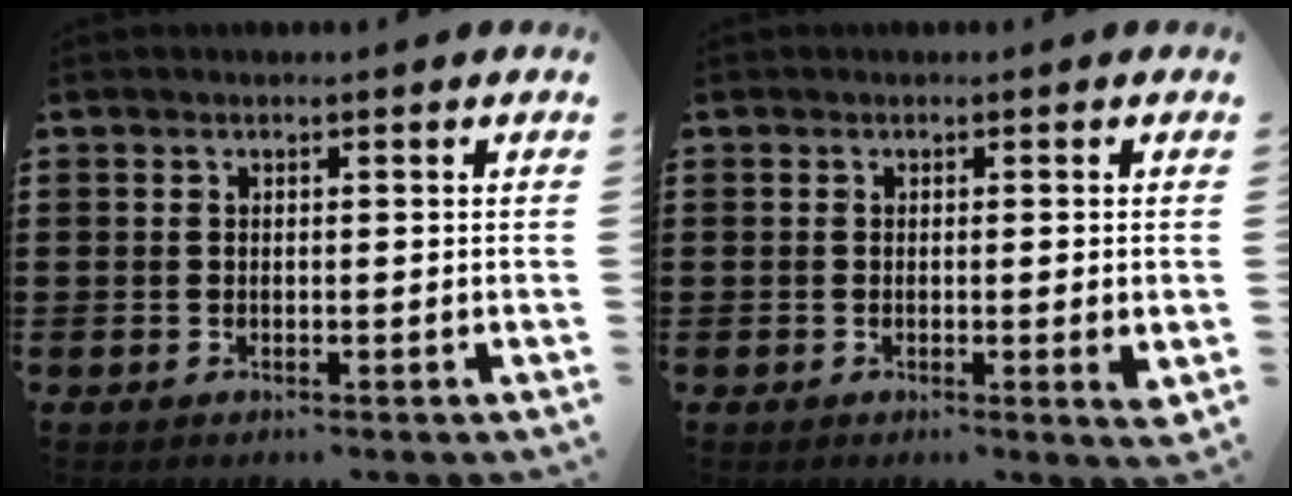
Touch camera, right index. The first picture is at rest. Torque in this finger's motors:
{"motor_torque": [0.08, 0.13, 0.19, 0.00]}